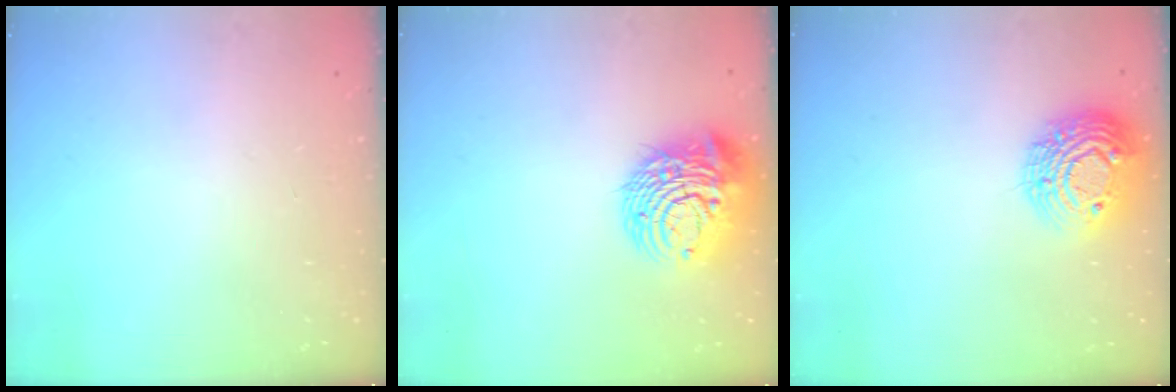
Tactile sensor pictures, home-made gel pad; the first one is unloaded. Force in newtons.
{"total": 14.8, "press": 14.7, "slide": 1.5}
{"total": 15.6, "press": 15.6, "slide": 1.0}